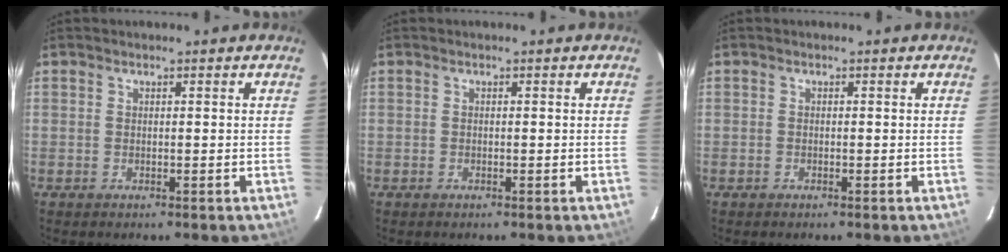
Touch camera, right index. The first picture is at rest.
{"total": 0.0}
{"total": 0.6, "force": [-0.3, 0.5, -0.1], "torque": [0.000, 0.002, -0.007]}